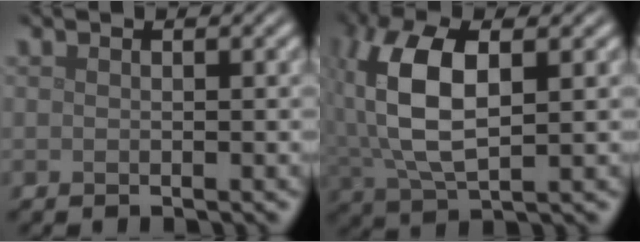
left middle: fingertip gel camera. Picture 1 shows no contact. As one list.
[{"total": 8.6, "force": [1.4, 4.0, 7.5], "torque": [-0.166, 0.012, 0.023]}]